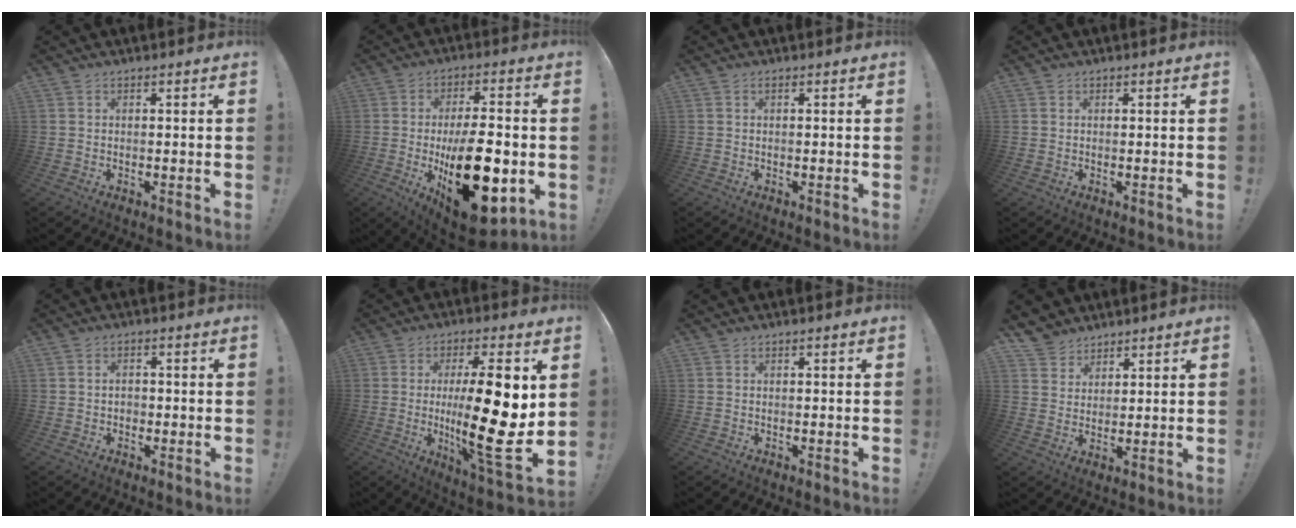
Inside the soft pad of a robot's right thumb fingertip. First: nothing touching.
{"total": 25.2, "force": [-4.9, 11.5, 21.9], "torque": [-0.358, 0.016, -0.060]}
{"total": 1.2, "force": [0.2, 0.2, 1.1], "torque": [-0.026, 0.003, 0.003]}
{"total": 0.5, "force": [0.2, 0.4, -0.2], "torque": [-0.001, 0.002, 0.005]}
{"total": 2.0, "force": [-0.7, 1.6, 1.0], "torque": [-0.018, 0.006, -0.014]}
{"total": 22.4, "force": [0.5, 5.2, 21.8], "torque": [-0.367, -0.020, 0.006]}
{"total": 0.0}
{"total": 6.1, "force": [4.9, 3.6, 0.1], "torque": [-0.015, -0.034, 0.100]}